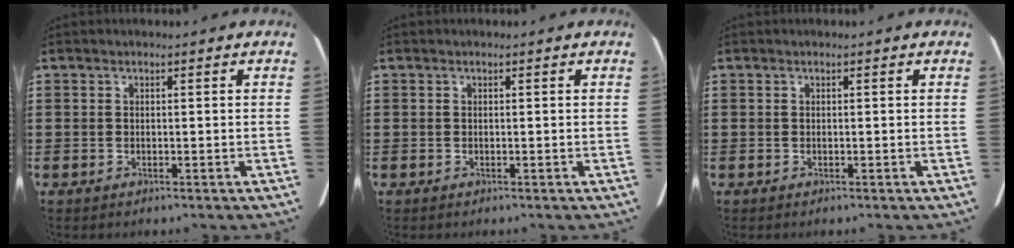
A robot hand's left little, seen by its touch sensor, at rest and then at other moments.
{"total": 0.0}
{"total": 0.0}